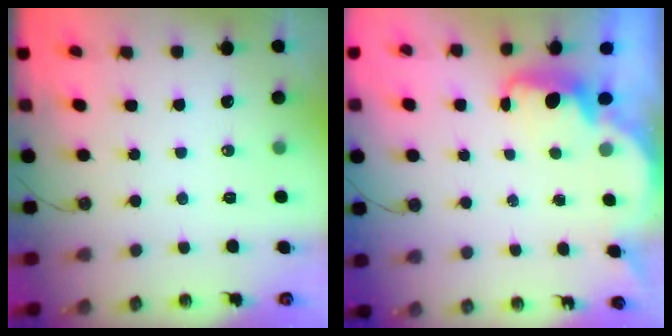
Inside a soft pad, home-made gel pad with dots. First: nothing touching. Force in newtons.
{"total": 2.2, "press": 2.1, "slide": 0.7}